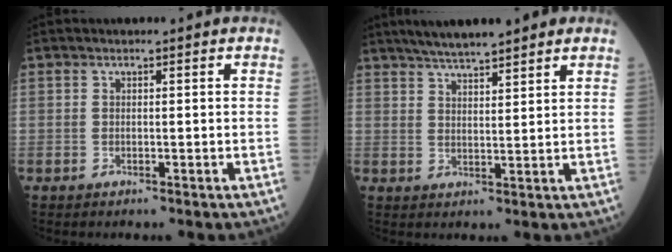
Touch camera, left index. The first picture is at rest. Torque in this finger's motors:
{"motor_torque": [0.09, -0.37, 0.19, 0.05]}